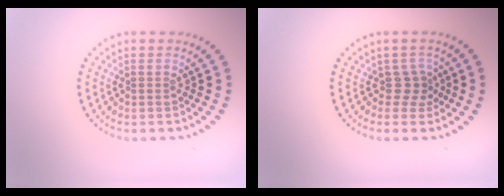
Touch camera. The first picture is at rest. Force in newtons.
{"total": 1.8, "press": 1.1, "slide": 1.4}